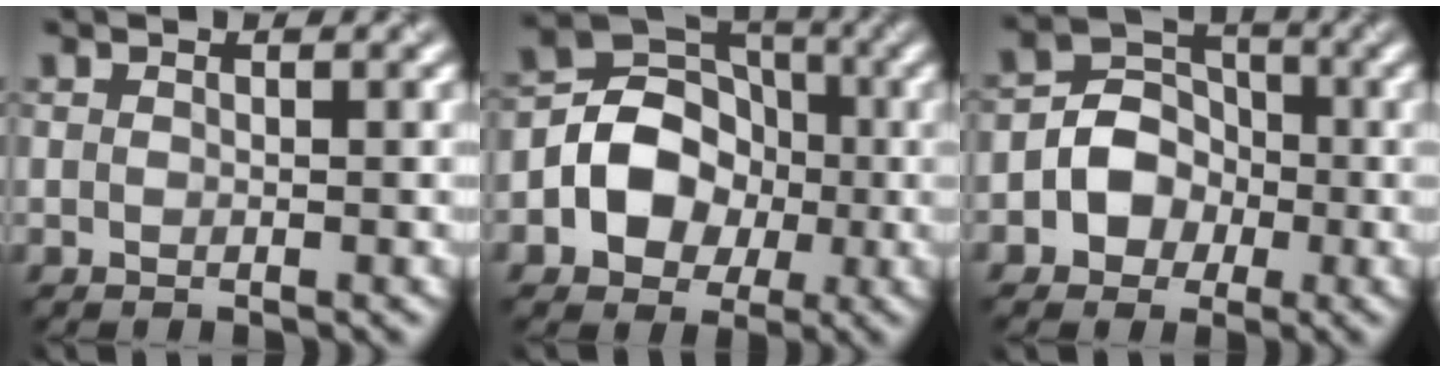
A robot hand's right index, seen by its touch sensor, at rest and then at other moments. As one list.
[{"total": 7.1, "force": [-1.5, 5.8, 3.8], "torque": [-0.042, -0.001, -0.047]}, {"total": 4.3, "force": [-1.3, 3.7, 1.8], "torque": [0.000, 0.002, -0.042]}]